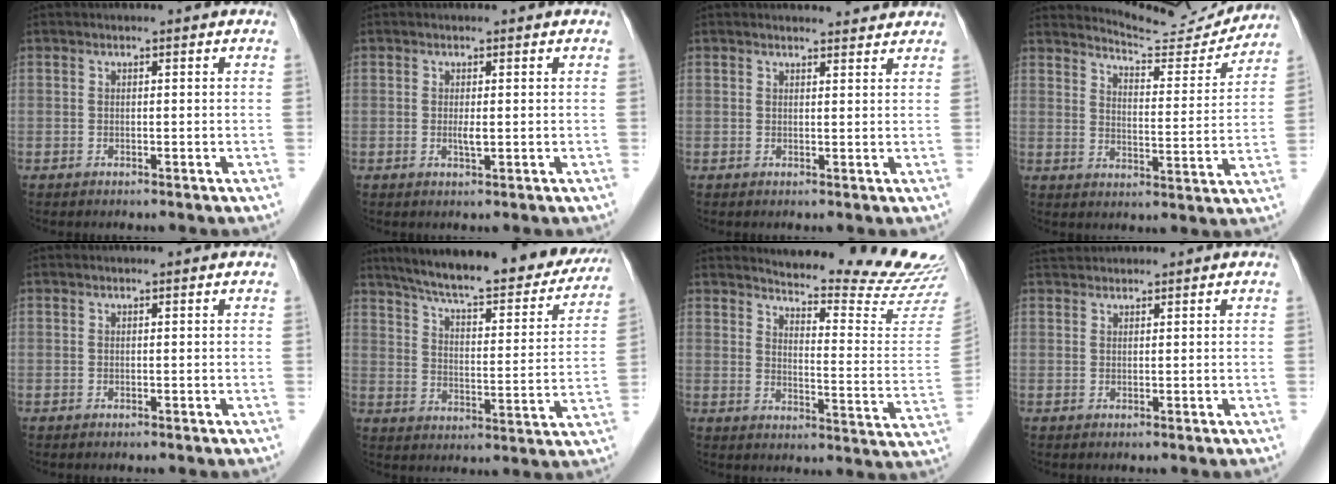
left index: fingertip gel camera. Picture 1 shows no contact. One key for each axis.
{"total": 1.2, "fx": 0.0, "fy": 0.1, "fz": 1.2, "tx": -0.027, "ty": -0.004, "tz": 0.001}
{"total": 3.9, "fx": 3.8, "fy": 0.7, "fz": 0.5, "tx": -0.011, "ty": 0.005, "tz": 0.039}
{"total": 11.7, "fx": 11.7, "fy": 0.5, "fz": 0.8, "tx": -0.014, "ty": -0.027, "tz": 0.154}
{"total": 0.5, "fx": 0.5, "fy": 0.0, "fz": 0.2, "tx": -0.004, "ty": 0.004, "tz": 0.005}
{"total": 26.8, "fx": 22.8, "fy": 5.3, "fz": 13.0, "tx": -0.195, "ty": -0.022, "tz": 0.294}
{"total": 19.0, "fx": 18.5, "fy": -0.8, "fz": 4.3, "tx": -0.069, "ty": -0.136, "tz": 0.213}
{"total": 2.5, "fx": 2.5, "fy": 0.3, "fz": 0.3, "tx": -0.009, "ty": 0.025, "tz": 0.047}